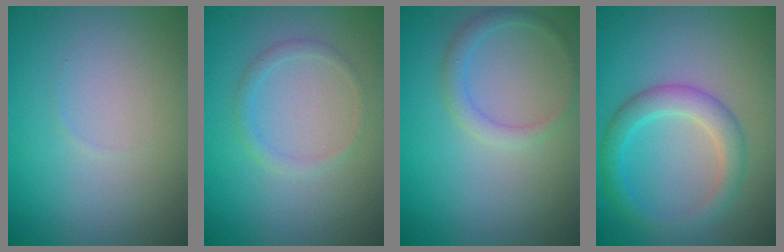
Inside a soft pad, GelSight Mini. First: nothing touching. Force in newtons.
{"total": 1.2, "press": 1.2, "slide": 0.0}
{"total": 1.7, "press": 1.7, "slide": 0.1}
{"total": 3.4, "press": 3.4, "slide": 0.1}